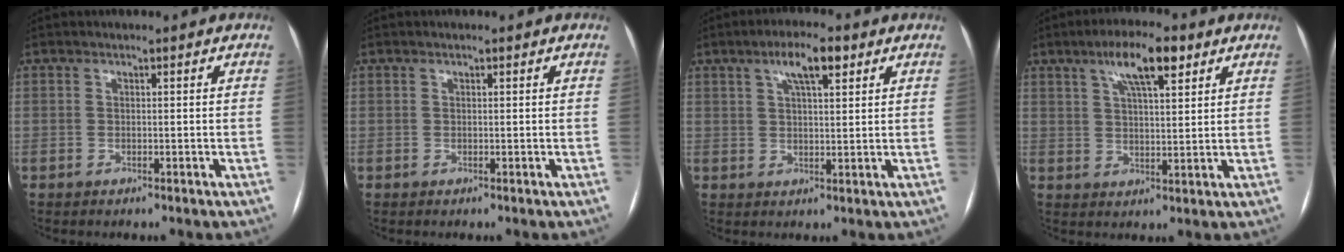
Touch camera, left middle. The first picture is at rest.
{"total": 0.0}
{"total": 6.1, "force": [3.3, 1.5, 4.9], "torque": [-0.092, 0.012, 0.054]}
{"total": 8.4, "force": [4.7, 2.1, 6.6], "torque": [-0.122, 0.015, 0.080]}